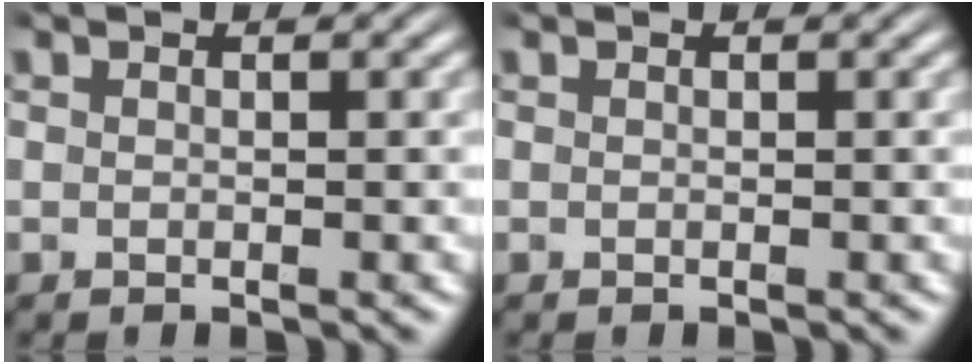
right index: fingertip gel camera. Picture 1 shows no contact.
{"total": 0.0}